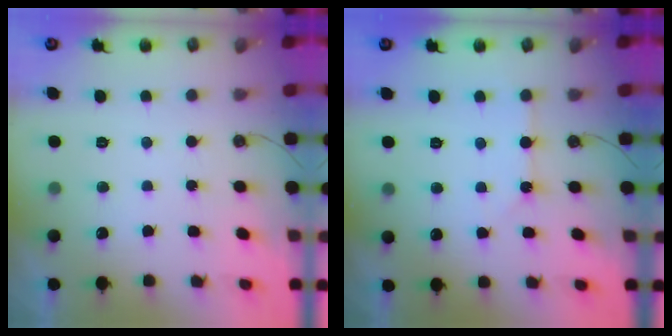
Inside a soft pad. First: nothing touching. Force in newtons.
{"total": 1.5, "press": 1.5, "slide": 0.3}